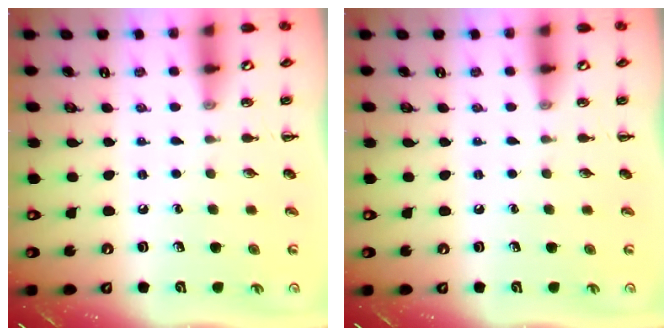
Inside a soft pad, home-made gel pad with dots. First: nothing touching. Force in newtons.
{"total": 0.0}